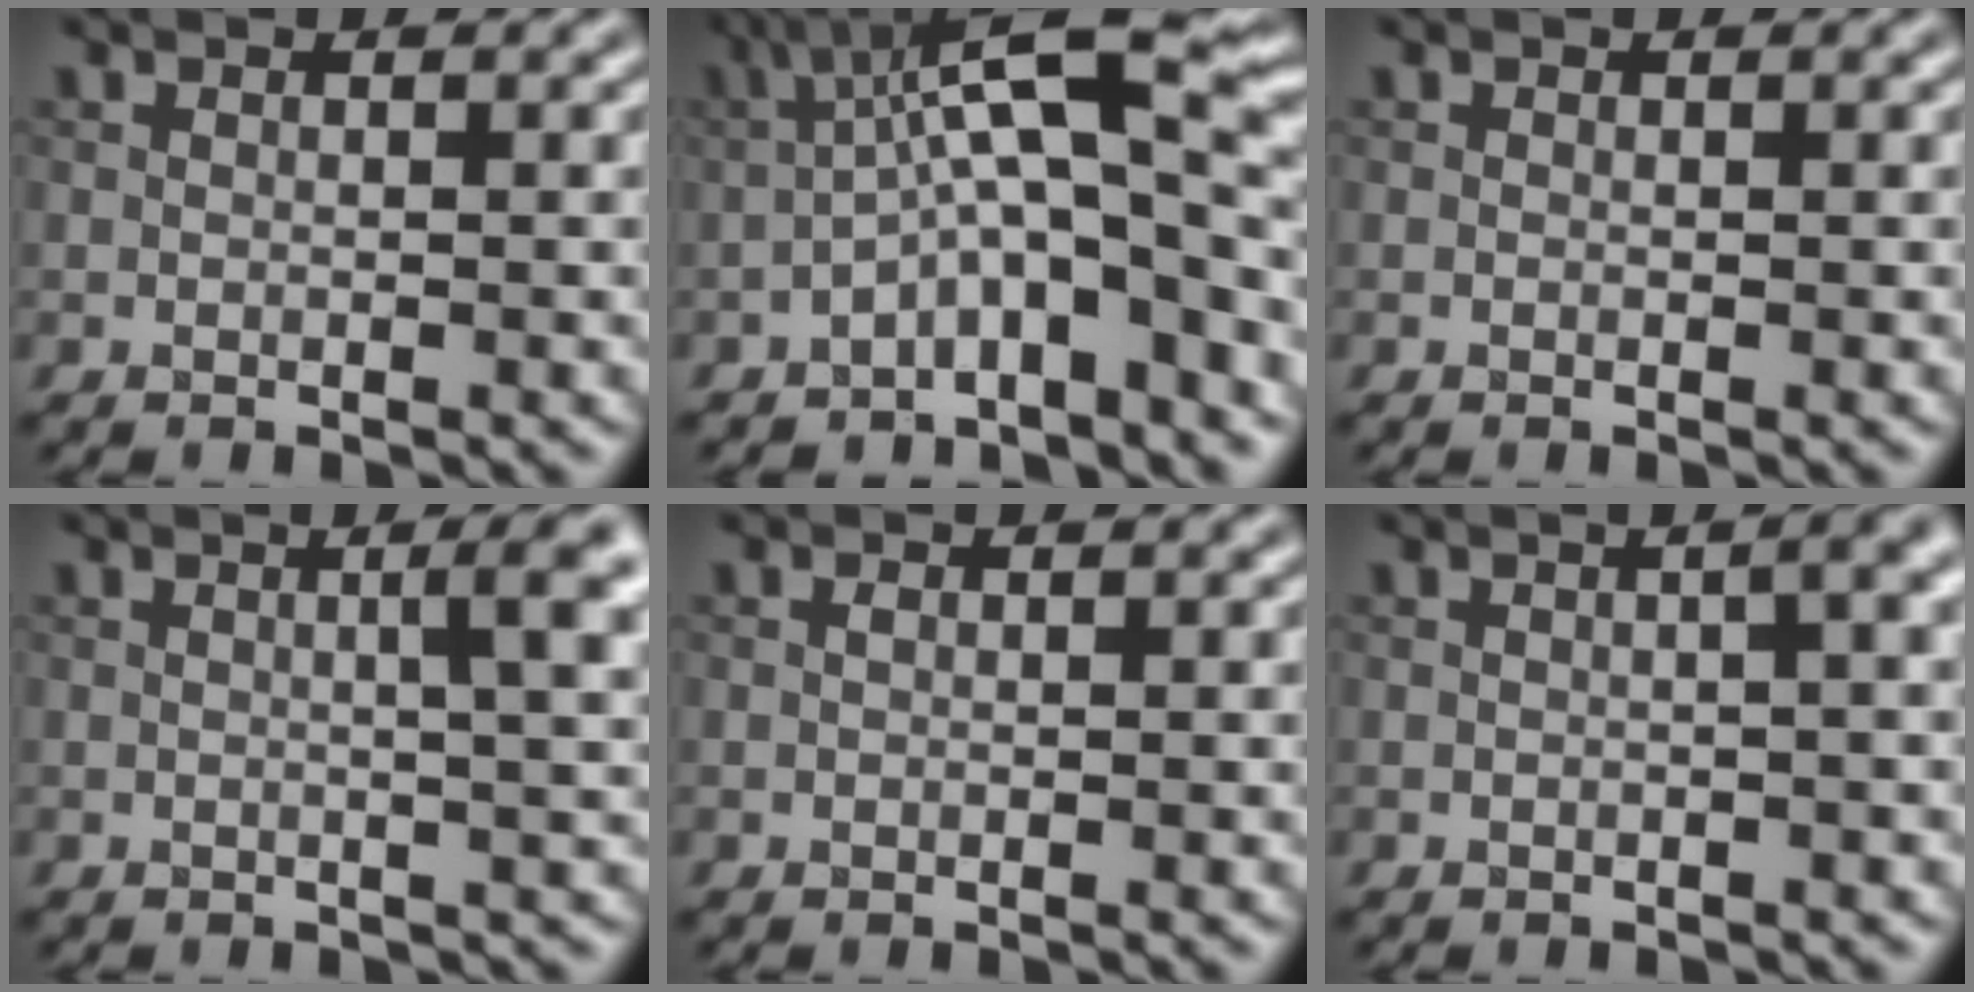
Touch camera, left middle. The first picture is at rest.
{"total": 10.2, "force": [-2.1, 2.5, 9.7], "torque": [-0.153, 0.035, -0.042]}
{"total": 0.0}
{"total": 4.1, "force": [0.5, 0.9, 4.0], "torque": [-0.045, 0.014, 0.005]}
{"total": 0.0}
{"total": 3.1, "force": [0.3, 1.1, 2.9], "torque": [-0.025, 0.011, -0.004]}